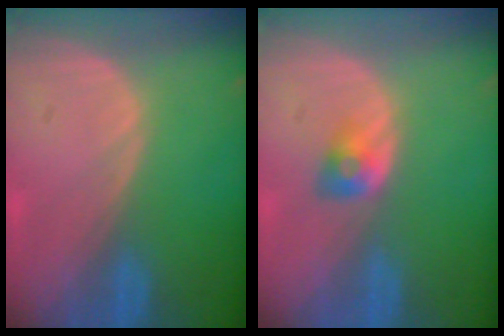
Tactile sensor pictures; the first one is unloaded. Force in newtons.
{"total": 2.7, "press": 2.4, "slide": 1.2}